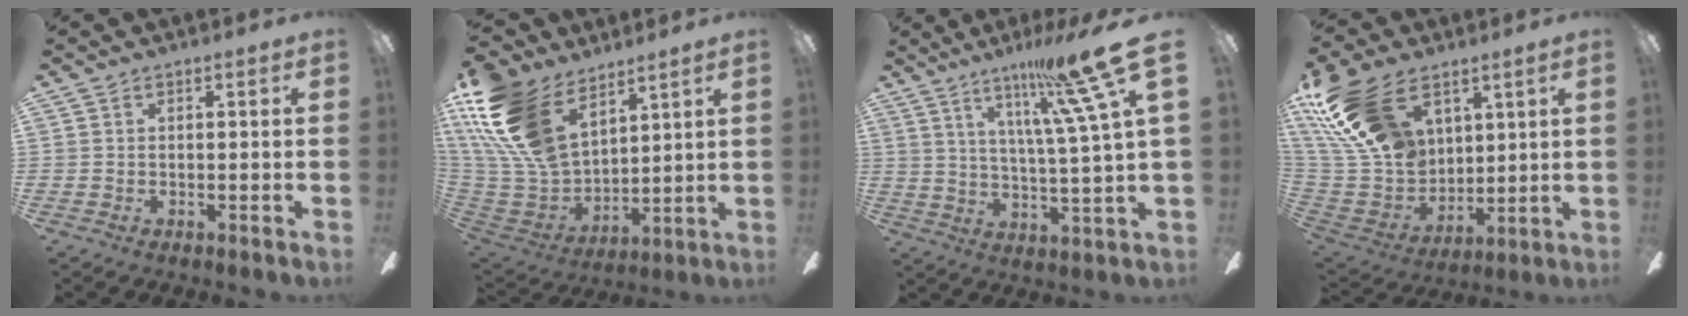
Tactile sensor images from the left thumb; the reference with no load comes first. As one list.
[{"total": 21.5, "force": [11.6, 12.2, 13.4], "torque": [-0.318, -0.060, 0.215]}, {"total": 19.3, "force": [11.9, 1.1, 15.2], "torque": [-0.256, -0.064, 0.171]}, {"total": 23.5, "force": [12.5, 14.2, 13.8], "torque": [-0.315, -0.056, 0.228]}]